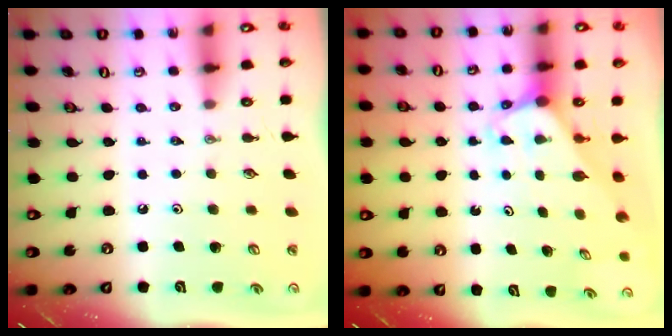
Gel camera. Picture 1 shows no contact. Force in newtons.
{"total": 1.8, "press": 1.8, "slide": 0.1}